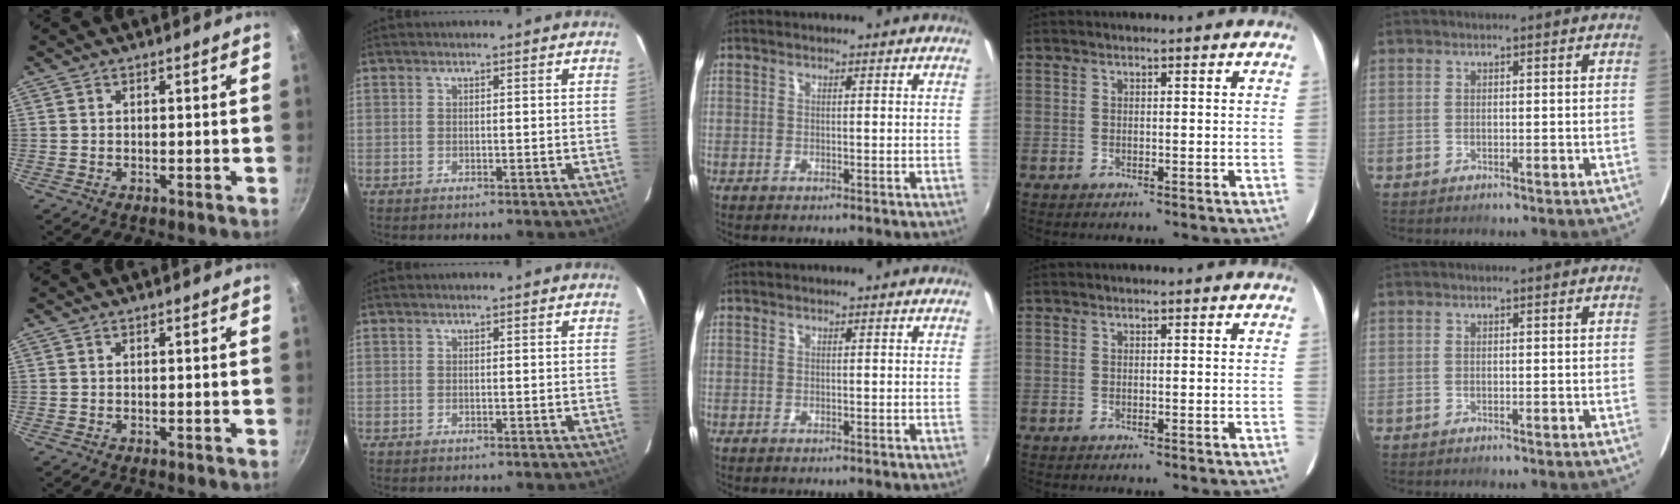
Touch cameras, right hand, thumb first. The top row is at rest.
{}